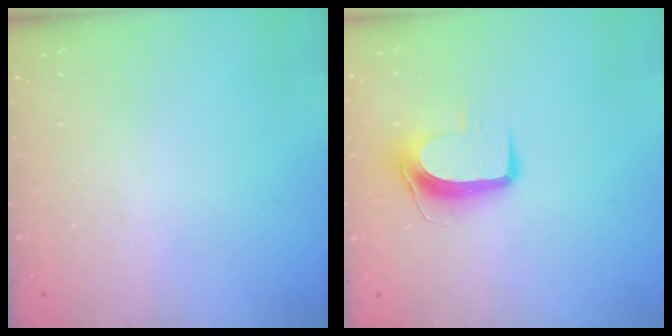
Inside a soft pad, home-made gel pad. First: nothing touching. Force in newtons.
{"total": 8.8, "press": 8.7, "slide": 1.0}